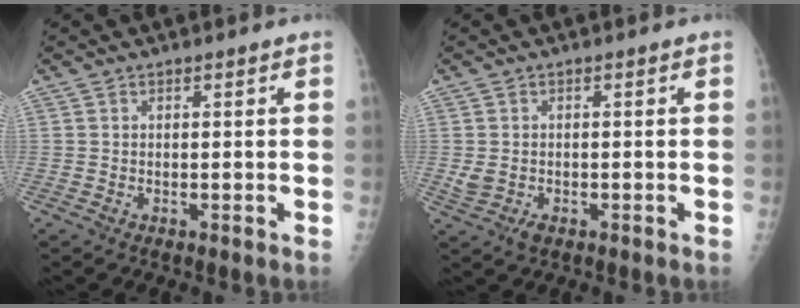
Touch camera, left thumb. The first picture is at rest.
{"total": 2.8, "force": [-0.7, 2.0, 1.8], "torque": [-0.036, 0.005, -0.003]}